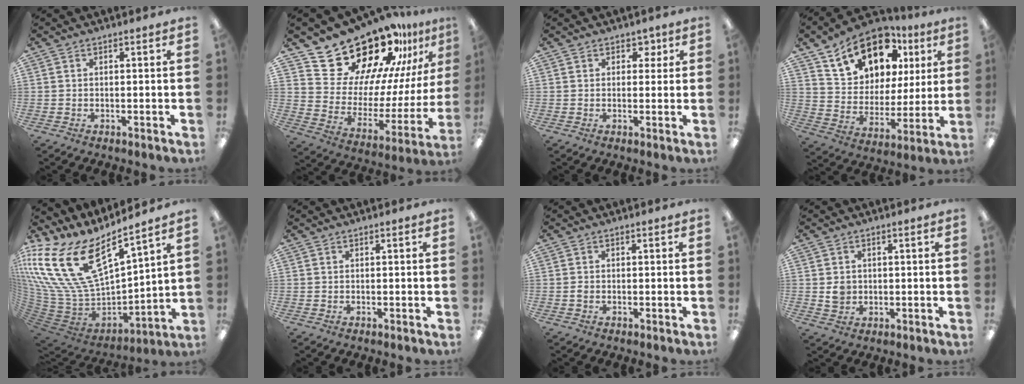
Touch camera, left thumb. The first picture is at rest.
{"total": 23.9, "force": [20.5, 9.7, 7.4], "torque": [-0.116, -0.157, 0.370]}
{"total": 3.7, "force": [1.9, 3.0, 1.3], "torque": [0.001, -0.004, 0.028]}
{"total": 16.8, "force": [10.8, 10.5, 7.5], "torque": [-0.130, -0.055, 0.199]}
{"total": 23.5, "force": [12.0, 12.2, 16.2], "torque": [-0.336, -0.079, 0.227]}
{"total": 0.0}
{"total": 0.8, "force": [-0.2, 0.7, 0.3], "torque": [-0.006, 0.004, -0.006]}
{"total": 3.2, "force": [0.3, 3.0, 1.2], "torque": [-0.009, -0.001, 0.001]}